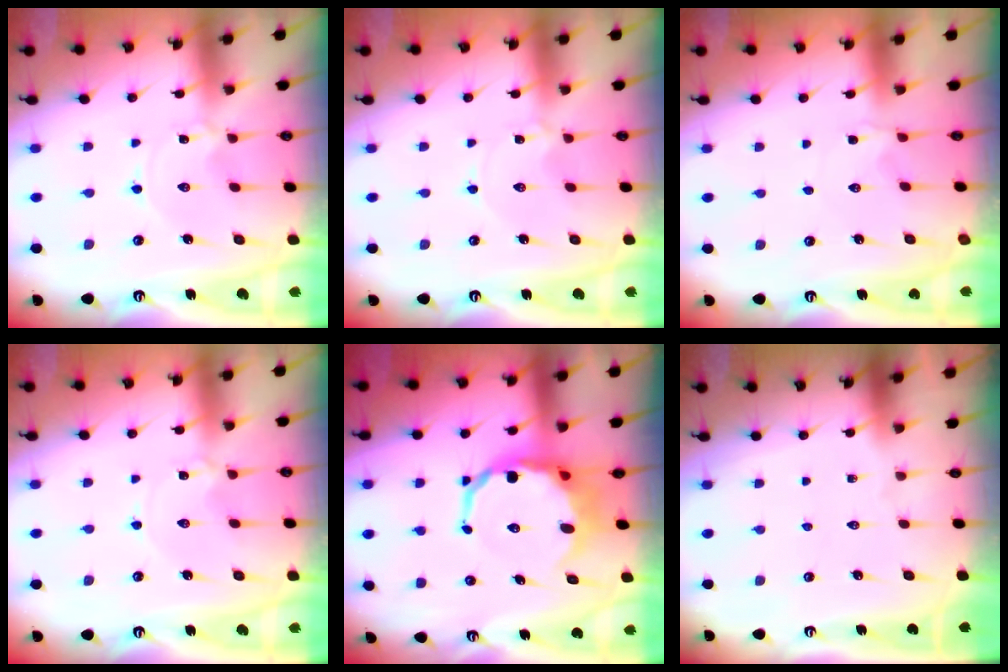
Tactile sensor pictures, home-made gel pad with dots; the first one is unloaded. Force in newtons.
{"total": 1.2, "press": 1.2, "slide": 0.2}
{"total": 1.4, "press": 1.4, "slide": 0.3}
{"total": 1.1, "press": 1.0, "slide": 0.1}
{"total": 11.4, "press": 11.0, "slide": 2.8}
{"total": 0.0}